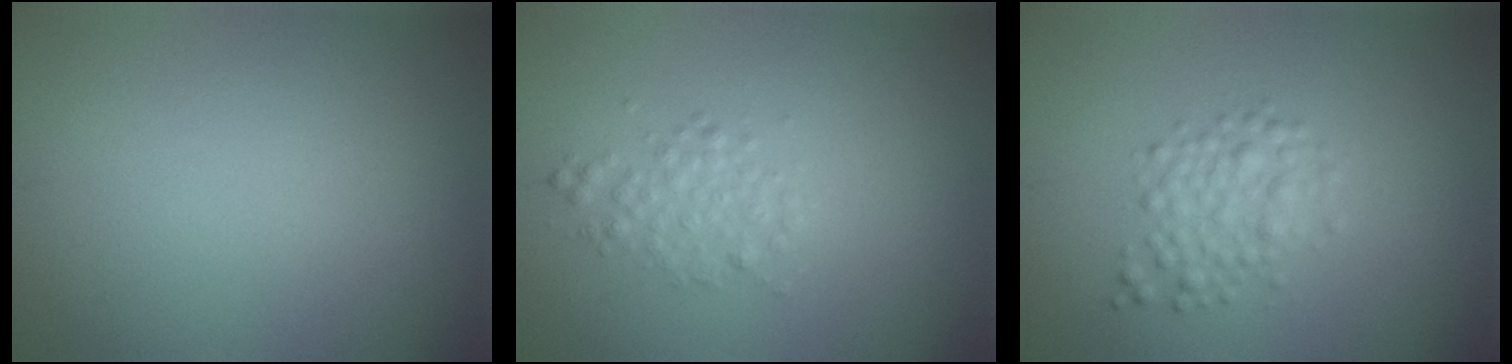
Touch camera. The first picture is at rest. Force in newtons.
{"total": 1.9, "press": 1.9, "slide": 0.0}
{"total": 2.6, "press": 2.6, "slide": 0.1}